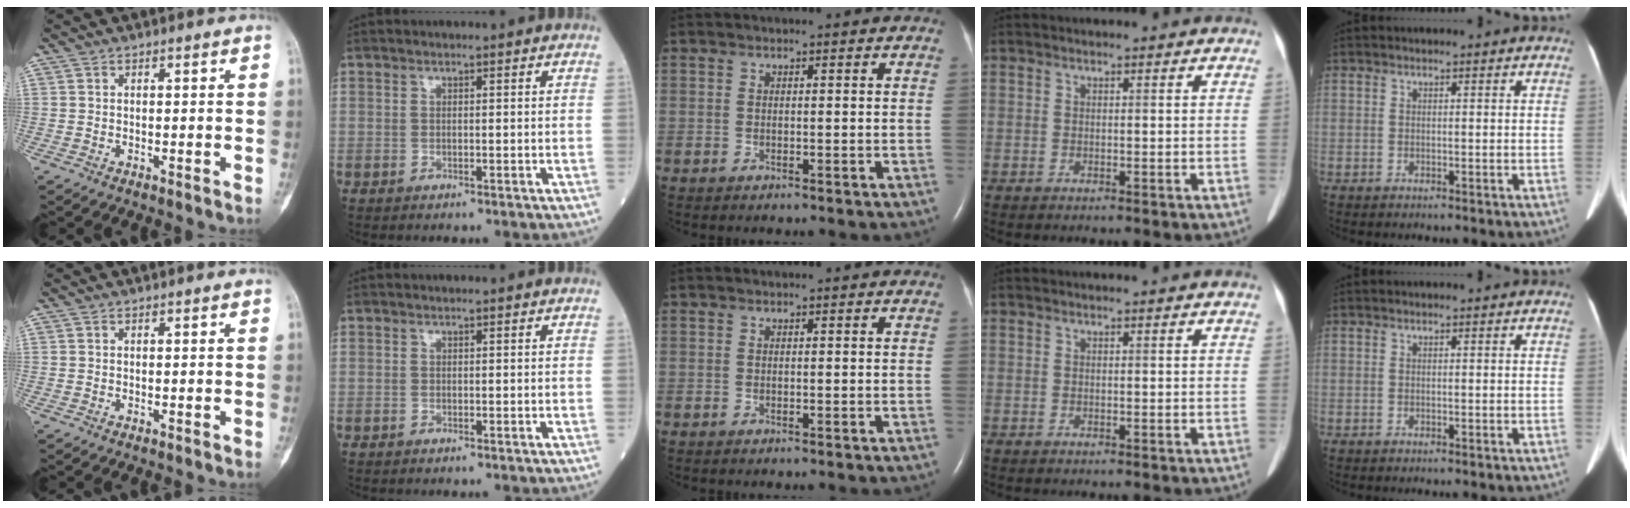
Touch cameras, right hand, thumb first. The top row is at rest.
{}